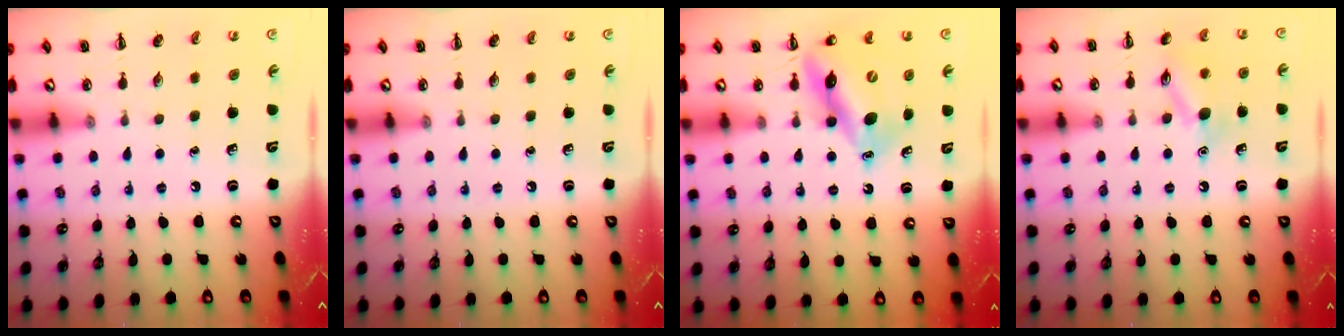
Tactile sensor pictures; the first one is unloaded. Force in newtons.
{"total": 0.0}
{"total": 12.4, "press": 11.9, "slide": 3.5}
{"total": 10.8, "press": 10.7, "slide": 0.6}